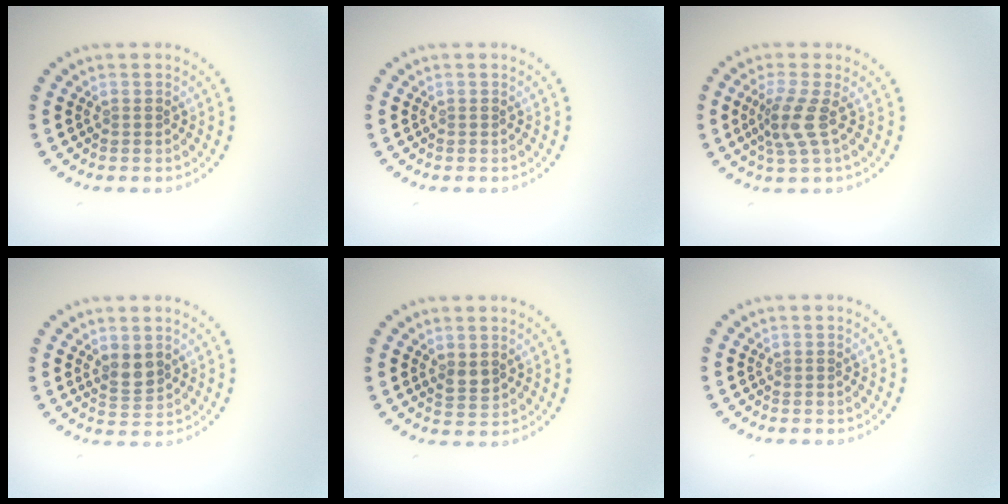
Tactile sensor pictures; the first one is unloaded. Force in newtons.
{"total": 0.0}
{"total": 2.9, "press": 2.2, "slide": 1.9}
{"total": 1.9, "press": 1.7, "slide": 0.9}
{"total": 1.4, "press": 1.3, "slide": 0.5}
{"total": 0.0}